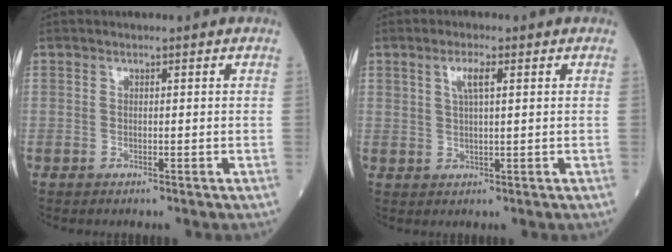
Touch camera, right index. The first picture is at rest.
{"total": 3.2, "force": [1.4, 0.6, 2.8], "torque": [-0.056, 0.004, 0.025]}